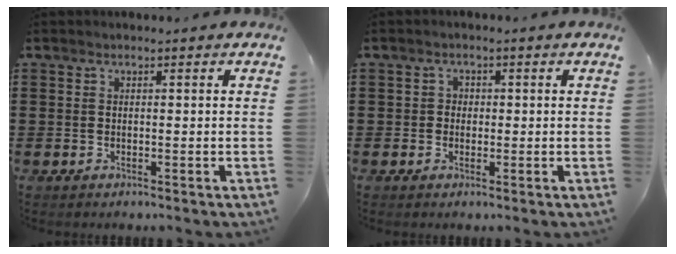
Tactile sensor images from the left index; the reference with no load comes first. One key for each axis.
{"total": 1.4, "fx": 0.0, "fy": 1.4, "fz": 0.3, "tx": -0.011, "ty": 0.005, "tz": -0.002}